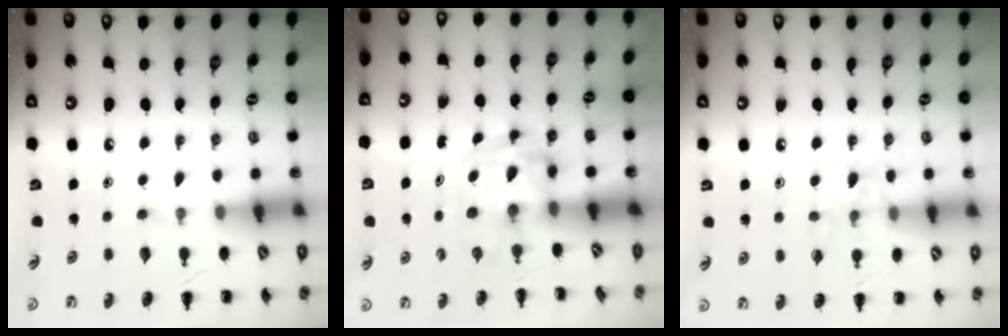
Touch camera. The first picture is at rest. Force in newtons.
{"total": 3.7, "press": 3.6, "slide": 0.6}
{"total": 8.4, "press": 8.3, "slide": 1.5}